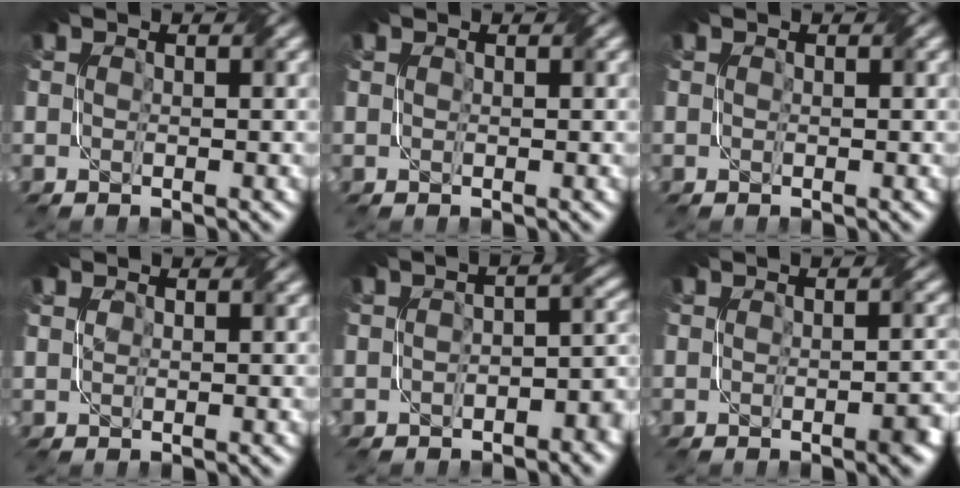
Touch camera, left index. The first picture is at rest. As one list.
[{"total": 0.0}, {"total": 0.0}, {"total": 0.7, "force": [0.6, 0.3, 0.2], "torque": [-0.007, -0.003, 0.012]}, {"total": 5.0, "force": [-1.6, 2.7, 3.9], "torque": [-0.035, 0.004, -0.026]}, {"total": 2.2, "force": [-0.9, 0.5, 1.9], "torque": [-0.020, 0.001, -0.012]}]